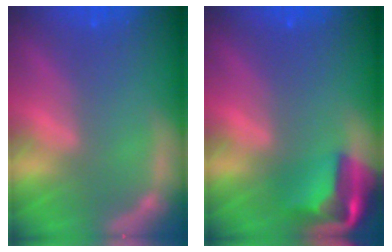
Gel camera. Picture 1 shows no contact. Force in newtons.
{"total": 6.4}